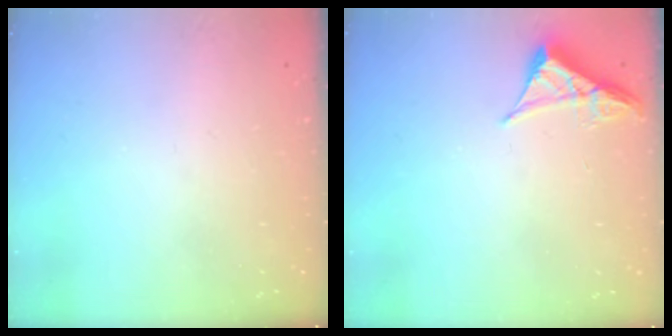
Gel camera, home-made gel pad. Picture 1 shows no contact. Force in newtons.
{"total": 4.8, "press": 4.8, "slide": 0.7}